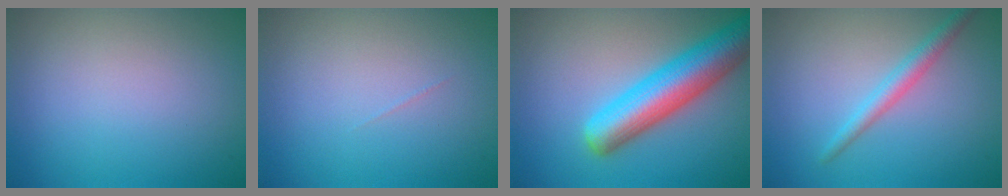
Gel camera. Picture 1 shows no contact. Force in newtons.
{"total": 0.0}
{"total": 7.5, "press": 7.5, "slide": 0.4}
{"total": 2.2, "press": 2.2, "slide": 0.1}